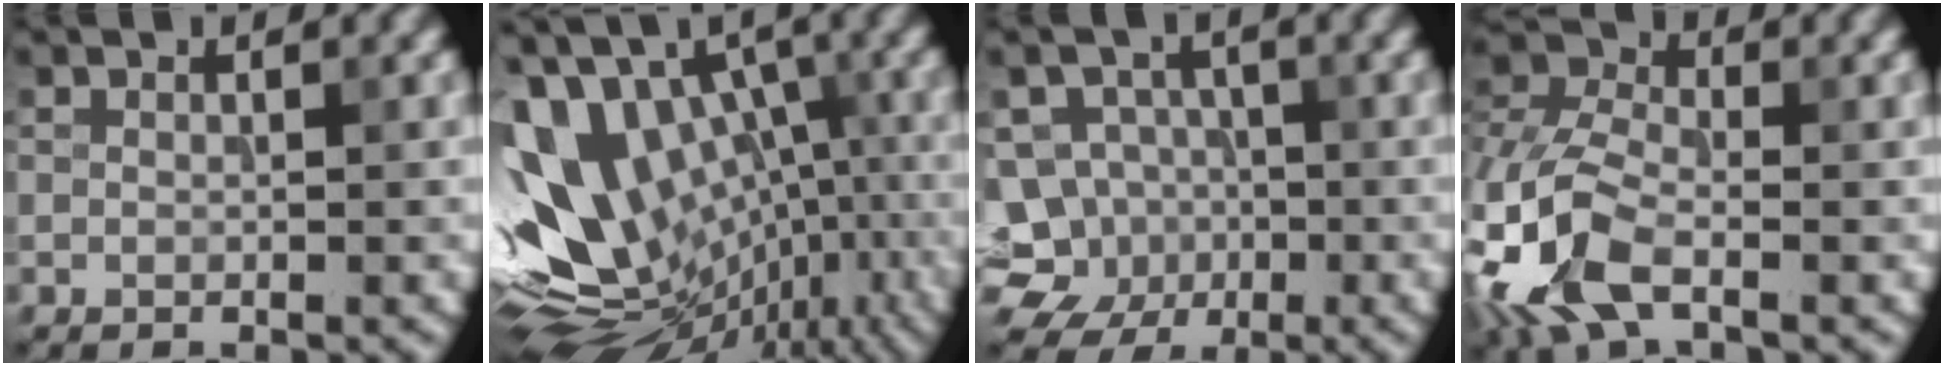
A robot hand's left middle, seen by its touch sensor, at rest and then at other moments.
{"total": 15.5, "force": [-1.3, 10.0, 11.8], "torque": [-0.171, 0.005, 0.013]}
{"total": 7.7, "force": [-2.3, 7.0, 2.2], "torque": [-0.032, 0.018, -0.060]}
{"total": 7.7, "force": [-2.9, 4.2, 5.8], "torque": [-0.140, 0.002, -0.076]}